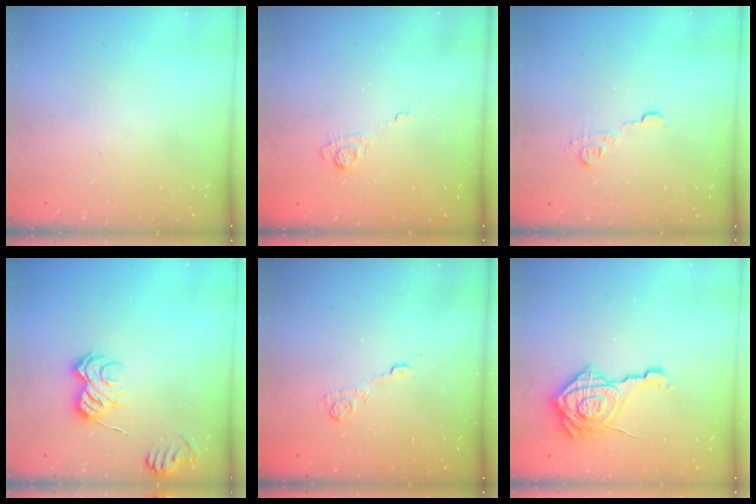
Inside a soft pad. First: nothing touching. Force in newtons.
{"total": 2.8, "press": 2.4, "slide": 1.4}
{"total": 7.2, "press": 7.2, "slide": 0.4}
{"total": 8.2, "press": 8.2, "slide": 0.5}
{"total": 3.4, "press": 3.0, "slide": 1.6}
{"total": 17.9, "press": 17.9, "slide": 1.1}